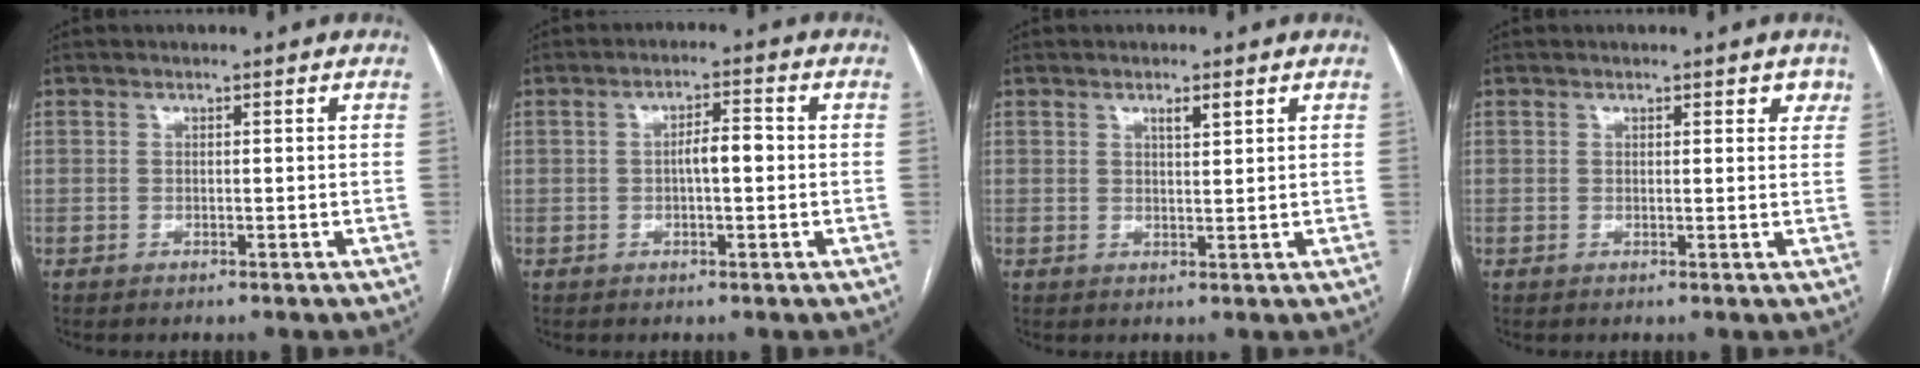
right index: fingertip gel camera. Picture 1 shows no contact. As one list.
[{"total": 3.5, "force": [-0.2, 0.9, 3.3], "torque": [-0.055, 0.011, -0.004]}, {"total": 1.8, "force": [1.1, 0.2, 1.4], "torque": [-0.027, 0.000, 0.019]}, {"total": 2.5, "force": [1.7, 1.2, 1.3], "torque": [0.000, 0.003, 0.014]}]